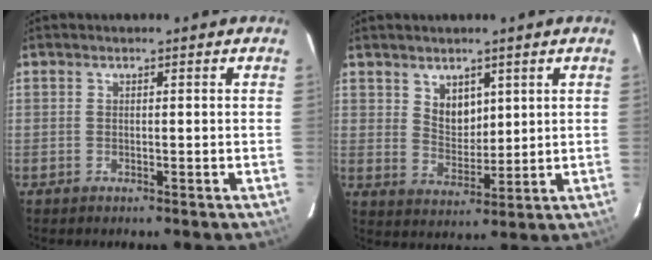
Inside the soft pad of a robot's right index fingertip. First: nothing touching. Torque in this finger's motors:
{"motor_torque": [0.05, 0.06, 0.06, 0.02]}